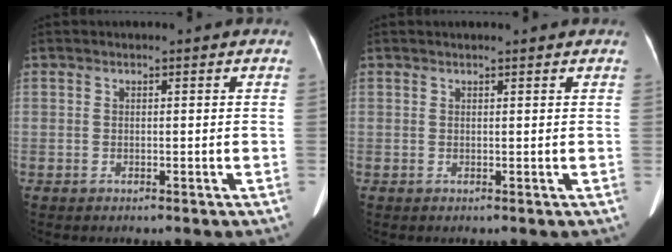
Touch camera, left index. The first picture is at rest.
{"total": 2.2, "force": [2.0, 0.2, 1.0], "torque": [-0.011, 0.018, 0.025]}